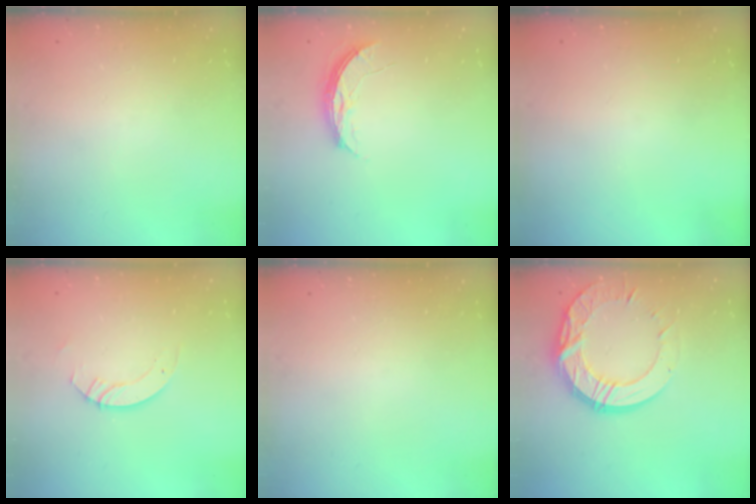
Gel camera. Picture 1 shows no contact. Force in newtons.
{"total": 5.6, "press": 5.6, "slide": 0.5}
{"total": 0.0}
{"total": 3.7, "press": 3.7, "slide": 0.3}
{"total": 0.0}
{"total": 15.9, "press": 15.8, "slide": 1.4}